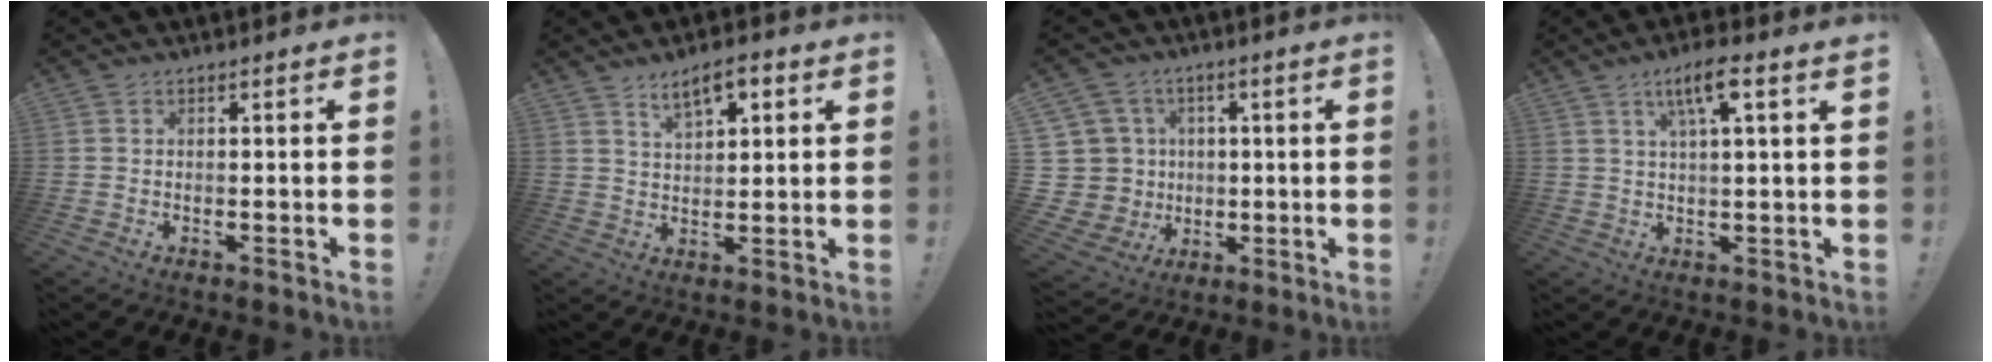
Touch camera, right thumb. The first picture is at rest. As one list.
[{"total": 7.2, "force": [4.3, 3.1, 4.9], "torque": [-0.071, -0.014, 0.073]}, {"total": 13.1, "force": [1.7, 12.1, 4.8], "torque": [-0.099, -0.006, 0.059]}, {"total": 7.9, "force": [3.7, 1.1, 7.0], "torque": [-0.114, -0.009, 0.056]}]